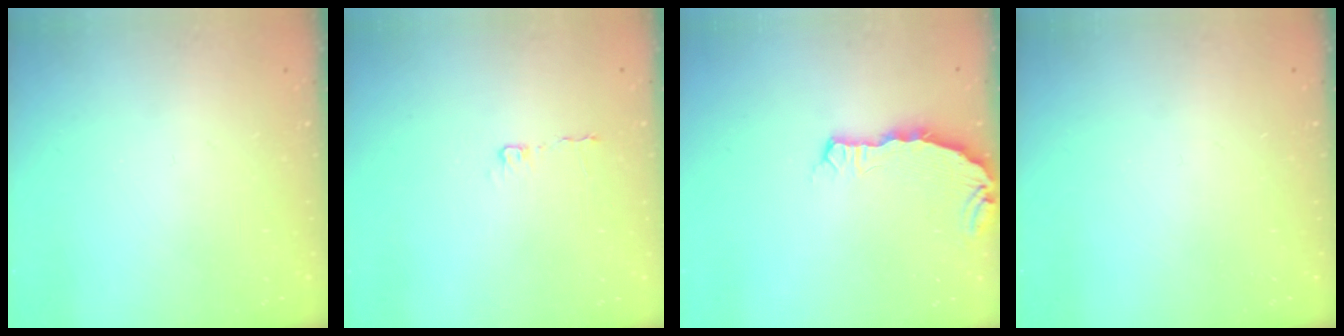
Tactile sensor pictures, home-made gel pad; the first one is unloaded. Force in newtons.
{"total": 3.4, "press": 3.4, "slide": 0.3}
{"total": 5.6, "press": 4.8, "slide": 3.0}
{"total": 0.0}